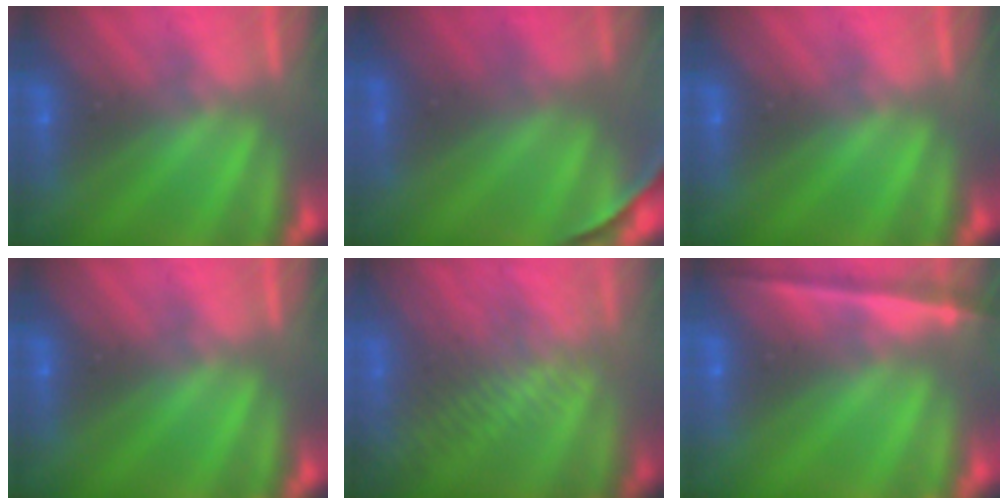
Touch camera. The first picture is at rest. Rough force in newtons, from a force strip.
{"total": 7.9}
{"total": 0.0}
{"total": 0.0}
{"total": 8.3}
{"total": 1.9}